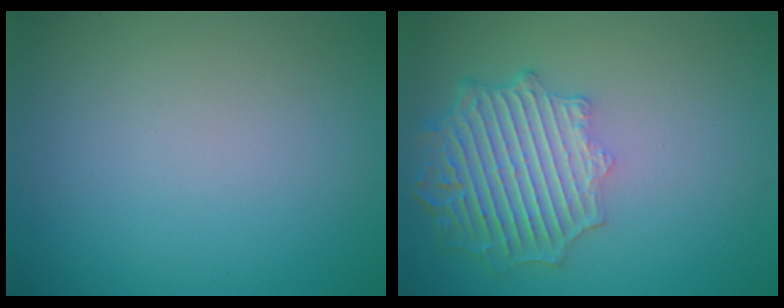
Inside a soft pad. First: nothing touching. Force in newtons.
{"total": 6.5, "press": 5.0, "slide": 4.1}